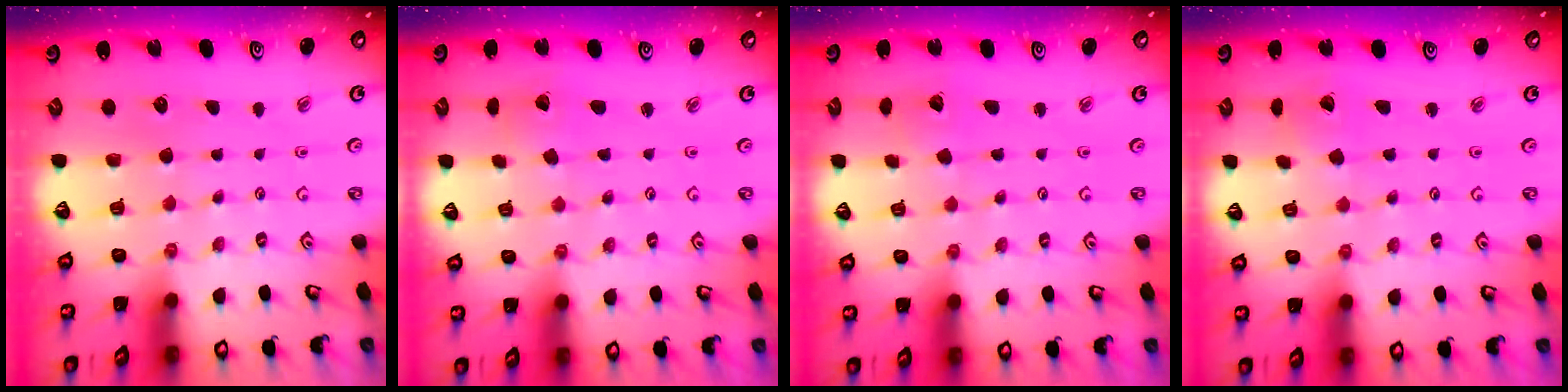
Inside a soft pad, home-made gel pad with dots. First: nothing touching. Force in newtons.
{"total": 1.4, "press": 1.4, "slide": 0.1}
{"total": 3.8, "press": 3.8, "slide": 0.4}
{"total": 2.6, "press": 2.6, "slide": 0.1}